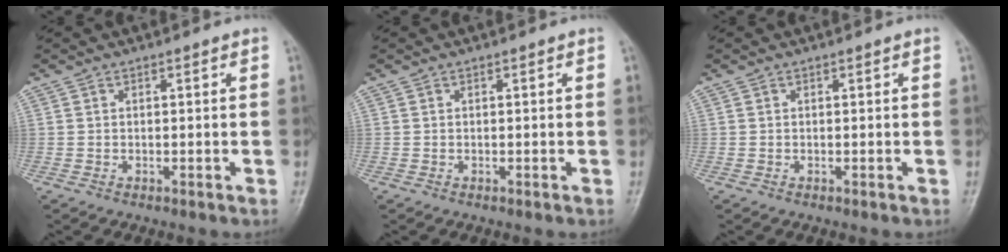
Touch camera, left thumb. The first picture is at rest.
{"total": 0.0}
{"total": 0.0}